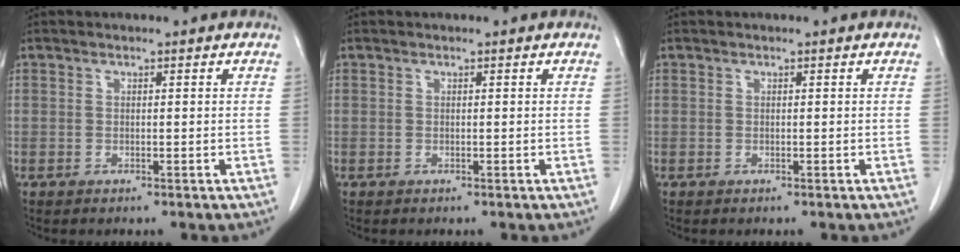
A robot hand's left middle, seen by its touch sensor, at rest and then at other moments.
{"total": 0.0}
{"total": 0.0}